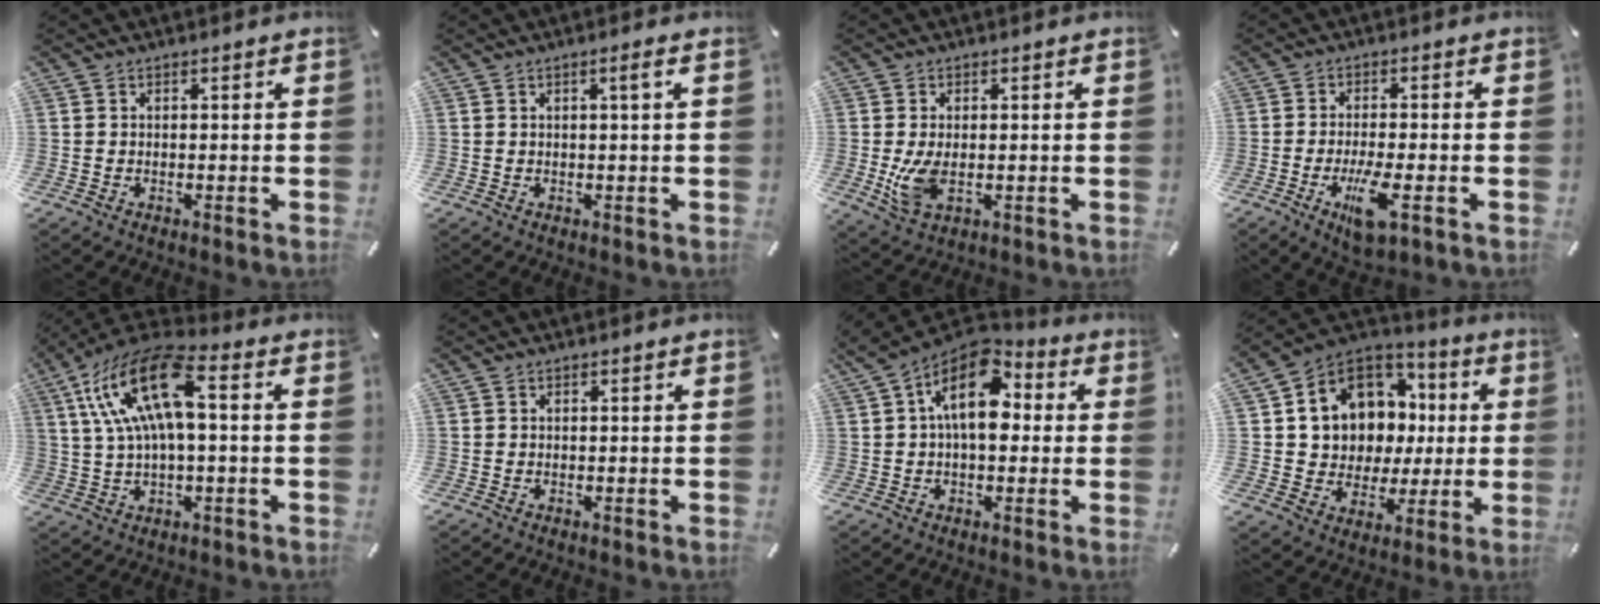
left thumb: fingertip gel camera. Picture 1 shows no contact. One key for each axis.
{"total": 1.9, "fx": 0.6, "fy": -0.1, "fz": 1.8, "tx": -0.034, "ty": 0.002, "tz": 0.008}
{"total": 6.9, "fx": -0.6, "fy": 3.9, "fz": 5.6, "tx": -0.135, "ty": -0.014, "tz": -0.016}
{"total": 8.6, "fx": -2.8, "fy": 2.6, "fz": 7.7, "tx": -0.136, "ty": -0.007, "tz": -0.045}
{"total": 17.8, "fx": 4.6, "fy": 7.7, "fz": 15.3, "tx": -0.317, "ty": -0.003, "tz": 0.079}
{"total": 0.0}
{"total": 15.2, "fx": 4.0, "fy": 9.1, "fz": 11.5, "tx": -0.196, "ty": -0.021, "tz": 0.068}
{"total": 11.5, "fx": 3.3, "fy": 10.3, "fz": 3.9, "tx": -0.085, "ty": -0.036, "tz": 0.076}